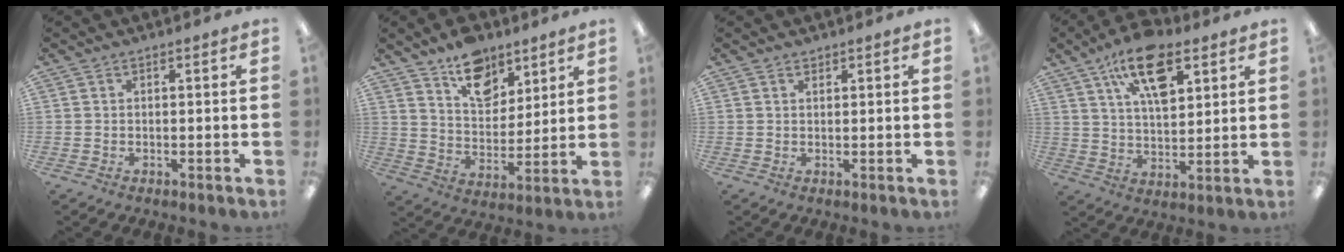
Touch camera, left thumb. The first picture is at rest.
{"total": 13.1, "force": [9.2, 7.6, 5.4], "torque": [-0.065, -0.053, 0.165]}
{"total": 0.9, "force": [0.8, 0.3, 0.1], "torque": [-0.002, 0.000, 0.015]}
{"total": 14.7, "force": [8.1, 7.1, 10.0], "torque": [-0.164, -0.021, 0.143]}